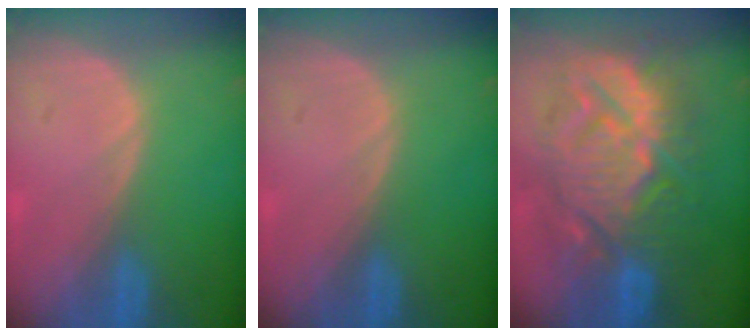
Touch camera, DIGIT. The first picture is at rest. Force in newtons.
{"total": 0.0}
{"total": 13.5, "press": 13.4, "slide": 1.3}